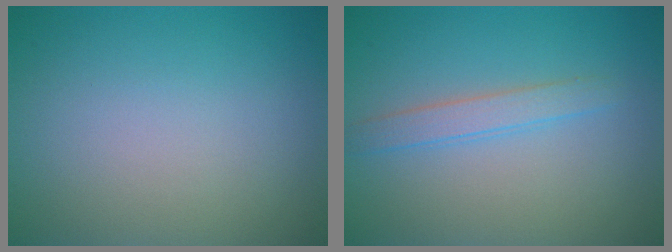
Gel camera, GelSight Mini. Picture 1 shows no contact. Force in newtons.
{"total": 1.9, "press": 1.9, "slide": 0.1}